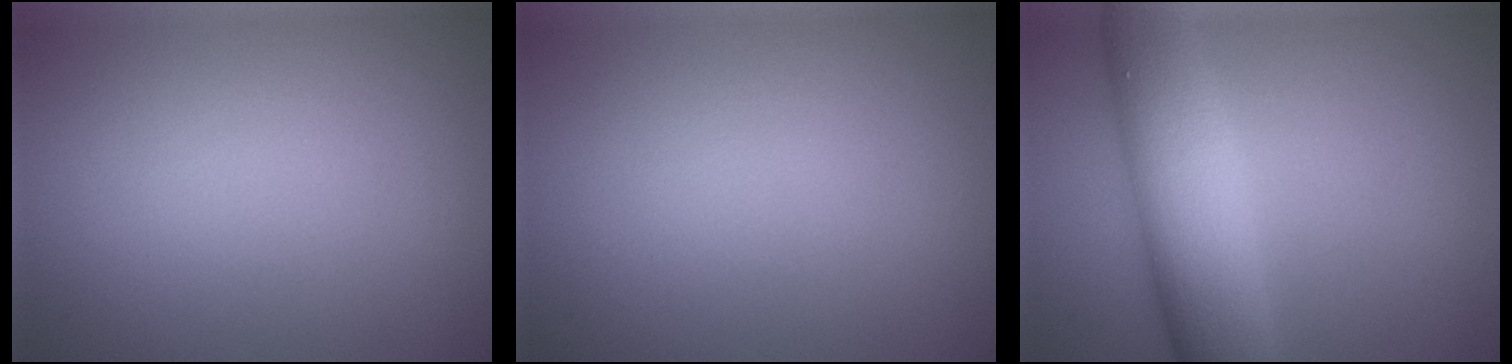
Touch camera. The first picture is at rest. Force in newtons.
{"total": 0.0}
{"total": 8.1, "press": 8.1, "slide": 0.1}